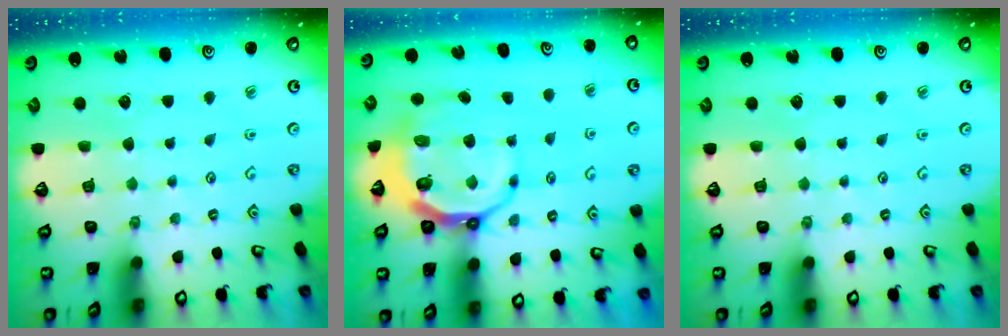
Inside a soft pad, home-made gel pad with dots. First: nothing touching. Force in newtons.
{"total": 8.3, "press": 7.5, "slide": 3.6}
{"total": 0.0}